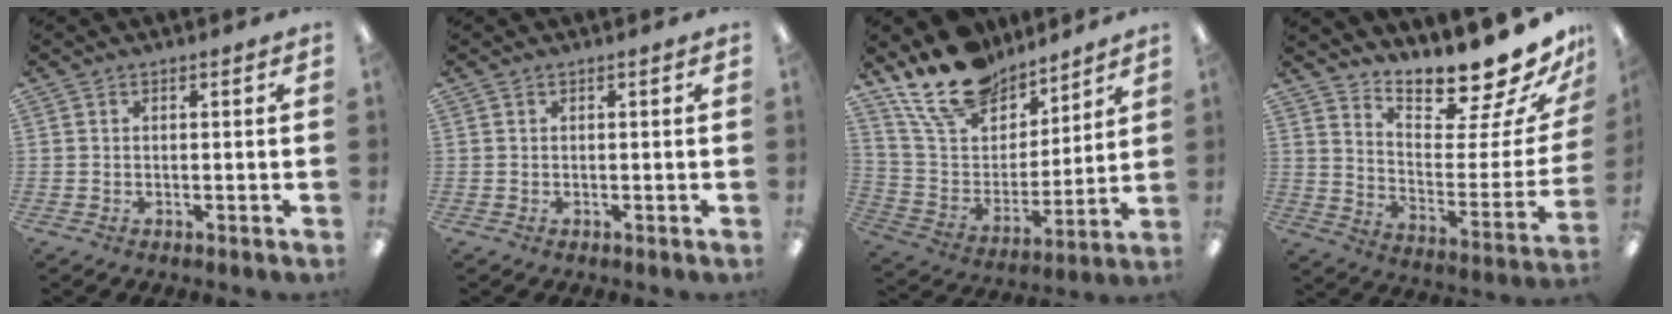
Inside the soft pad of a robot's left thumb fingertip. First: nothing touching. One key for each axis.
{"total": 0.0}
{"total": 19.3, "fx": 14.7, "fy": 10.1, "fz": 7.3, "tx": -0.146, "ty": -0.087, "tz": 0.271}
{"total": 16.3, "fx": 15.4, "fy": 1.9, "fz": 5.0, "tx": -0.056, "ty": -0.151, "tz": 0.251}